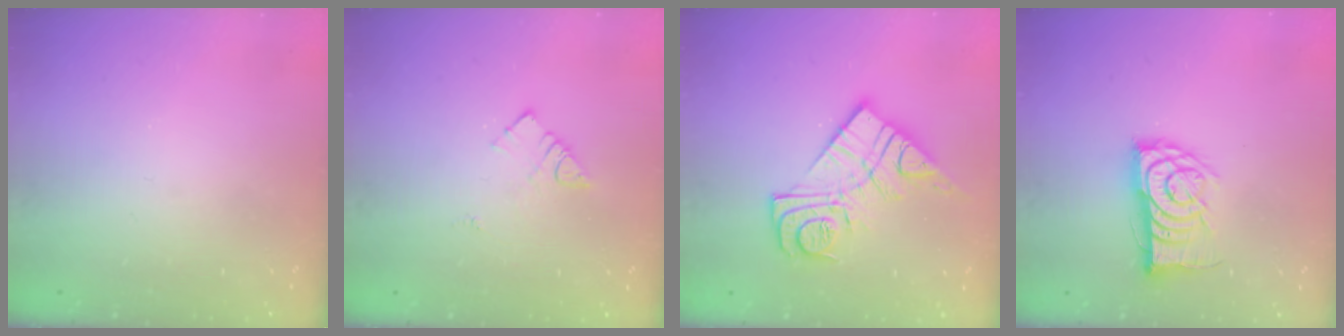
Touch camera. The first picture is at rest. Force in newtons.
{"total": 5.2, "press": 5.2, "slide": 0.2}
{"total": 16.3, "press": 16.2, "slide": 1.4}
{"total": 11.9, "press": 11.9, "slide": 0.8}